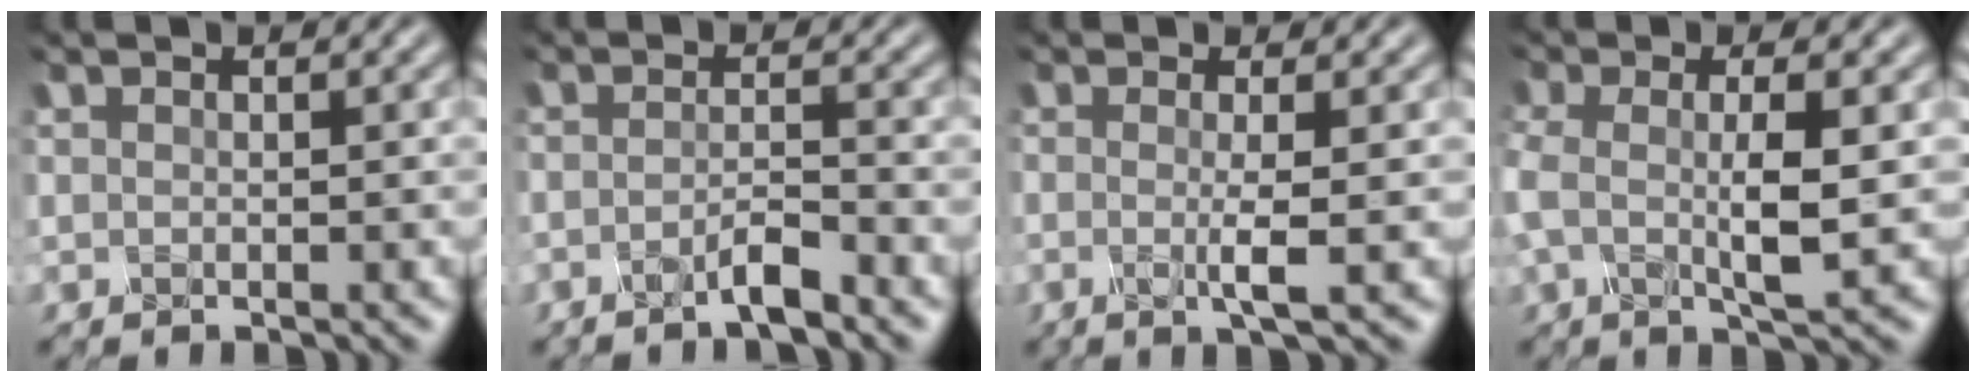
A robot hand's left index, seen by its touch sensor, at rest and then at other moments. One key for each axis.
{"total": 2.4, "fx": -2.0, "fy": 0.2, "fz": 1.4, "tx": -0.020, "ty": -0.003, "tz": -0.043}
{"total": 2.5, "fx": -0.7, "fy": 0.2, "fz": 2.4, "tx": -0.043, "ty": -0.008, "tz": -0.016}
{"total": 5.1, "fx": -0.9, "fy": 1.4, "fz": 4.8, "tx": -0.097, "ty": 0.000, "tz": -0.021}